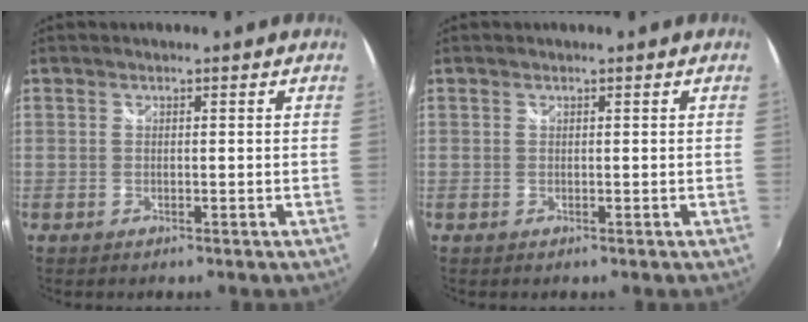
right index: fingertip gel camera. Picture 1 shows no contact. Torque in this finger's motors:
{"motor_torque": [0.38, -0.01, 0.00, 0.01]}